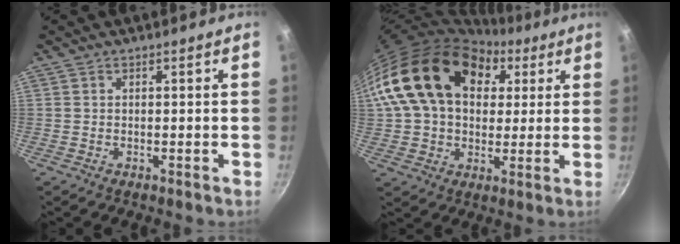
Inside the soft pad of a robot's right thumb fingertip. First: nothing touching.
{"total": 23.3, "force": [7.0, 16.4, 15.1], "torque": [-0.256, 0.023, 0.112]}